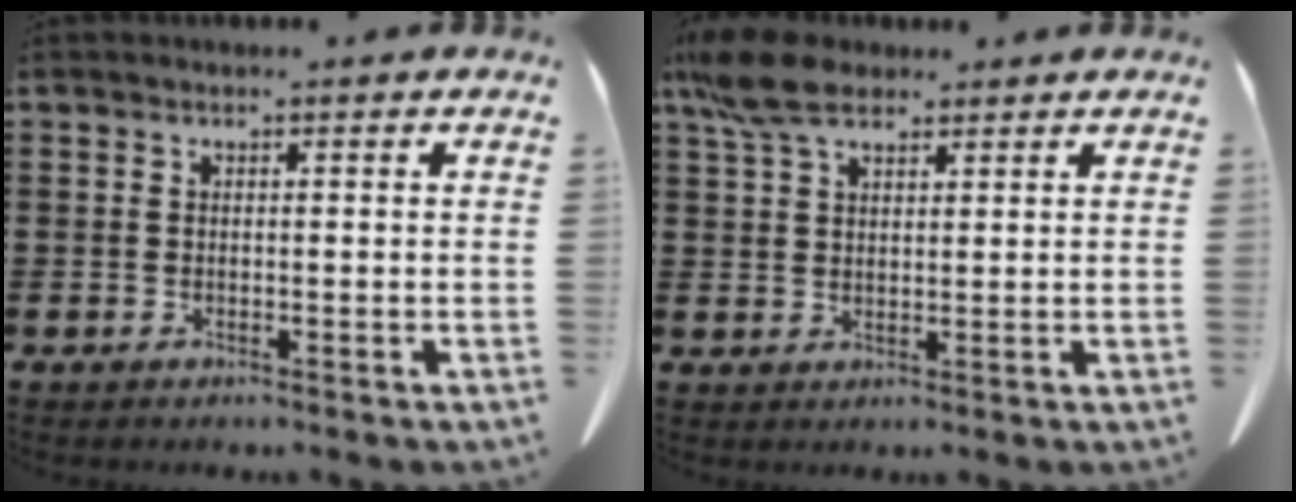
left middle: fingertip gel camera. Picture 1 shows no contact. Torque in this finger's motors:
{"motor_torque": [0.65, 0.38, 0.30, 0.10]}